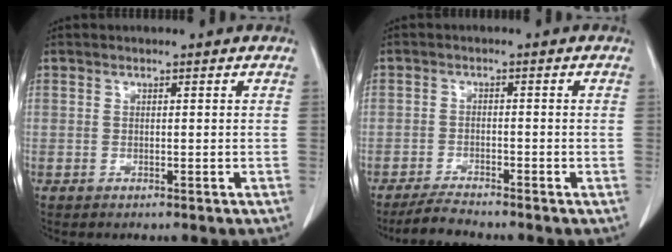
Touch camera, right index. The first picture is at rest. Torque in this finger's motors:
{"motor_torque": [-1.28, 0.10, -0.54, -0.21]}